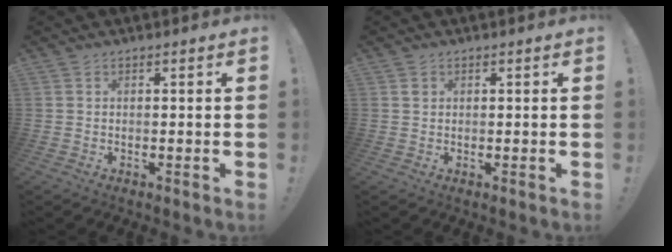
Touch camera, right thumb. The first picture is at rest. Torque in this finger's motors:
{"motor_torque": [0.17, 0.11, 0.07, 0.16, -0.08]}